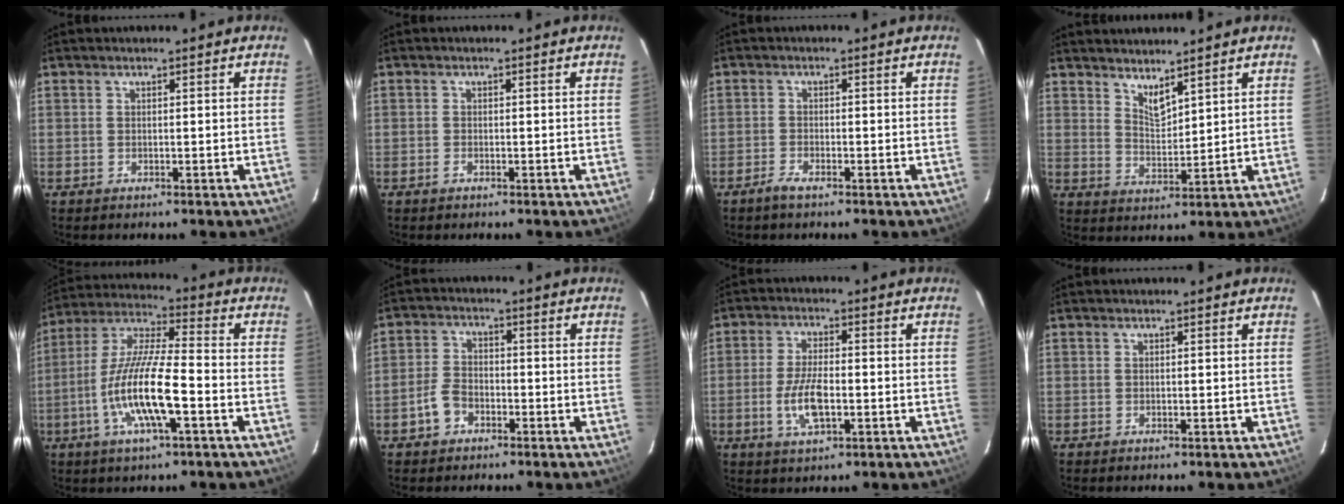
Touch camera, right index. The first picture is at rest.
{"total": 0.7, "force": [-0.5, 0.4, 0.3], "torque": [-0.005, -0.001, -0.012]}
{"total": 2.2, "force": [-1.8, 0.4, 1.2], "torque": [-0.037, -0.002, -0.038]}
{"total": 4.4, "force": [3.8, 1.0, 2.0], "torque": [-0.034, -0.009, 0.067]}
{"total": 14.4, "force": [-5.0, 2.6, 13.3], "torque": [-0.268, -0.008, -0.101]}
{"total": 4.7, "force": [-2.6, 3.3, 2.2], "torque": [-0.054, 0.014, -0.044]}
{"total": 7.6, "force": [-2.1, 2.9, 6.7], "torque": [-0.140, -0.004, -0.039]}
{"total": 0.0}